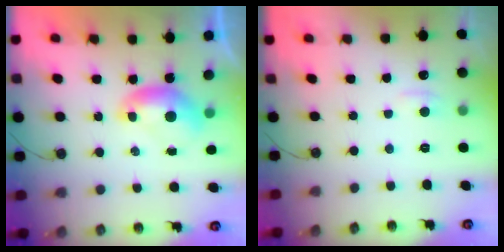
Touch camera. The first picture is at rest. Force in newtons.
{"total": 0.6, "press": 0.1, "slide": 0.6}